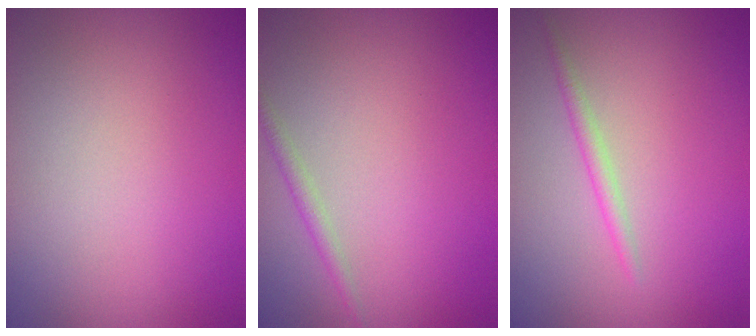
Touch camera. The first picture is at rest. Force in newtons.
{"total": 1.1, "press": 1.1, "slide": 0.0}
{"total": 1.2, "press": 1.2, "slide": 0.0}